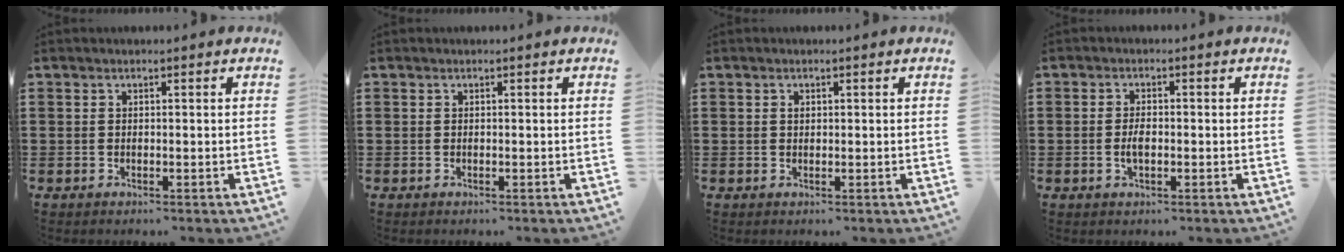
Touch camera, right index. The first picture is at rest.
{"total": 0.0}
{"total": 0.7, "force": [0.2, 0.5, 0.5], "torque": [-0.012, 0.001, 0.004]}
{"total": 2.5, "force": [-0.5, 1.1, 2.2], "torque": [-0.049, -0.001, -0.011]}